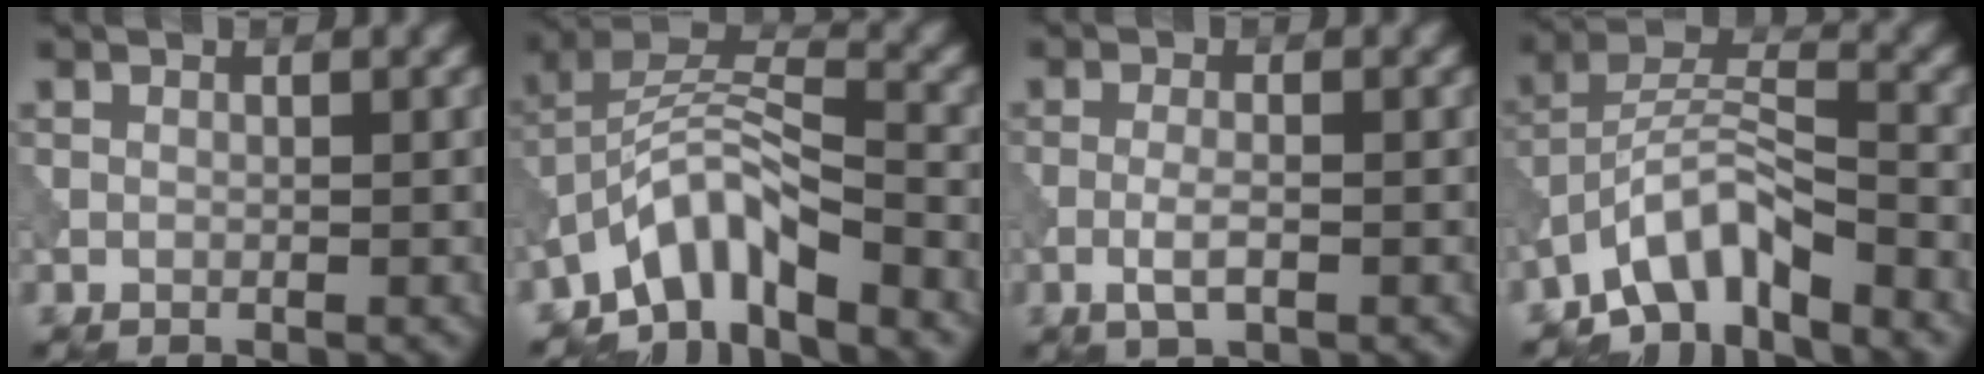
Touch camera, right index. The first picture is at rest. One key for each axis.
{"total": 6.8, "fx": -5.0, "fy": 2.2, "fz": 4.1, "tx": -0.061, "ty": 0.011, "tz": -0.100}
{"total": 2.2, "fx": -0.8, "fy": 0.6, "fz": 1.9, "tx": -0.039, "ty": 0.001, "tz": -0.020}
{"total": 5.9, "fx": -4.7, "fy": 1.7, "fz": 3.2, "tx": -0.050, "ty": 0.010, "tz": -0.093}